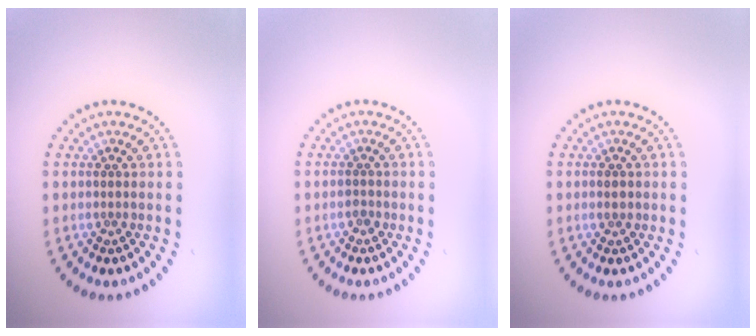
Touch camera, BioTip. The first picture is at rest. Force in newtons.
{"total": 0.8, "press": 0.8, "slide": 0.2}
{"total": 1.0, "press": 1.0, "slide": 0.0}